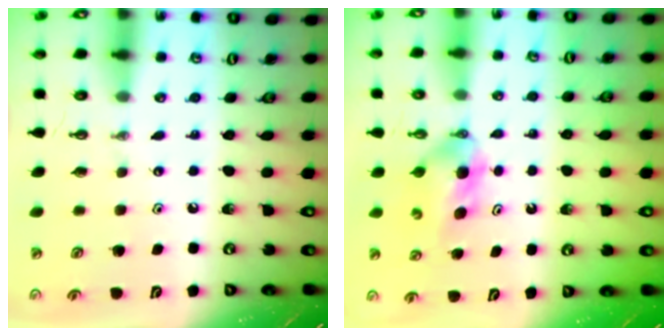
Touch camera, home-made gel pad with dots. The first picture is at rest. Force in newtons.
{"total": 5.2, "press": 5.1, "slide": 0.6}